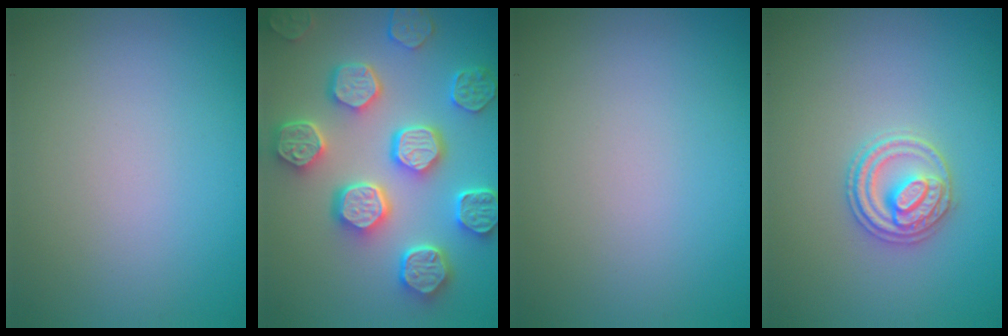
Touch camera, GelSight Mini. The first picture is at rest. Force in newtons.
{"total": 8.0, "press": 6.7, "slide": 4.4}
{"total": 0.0}
{"total": 2.8, "press": 2.7, "slide": 0.6}